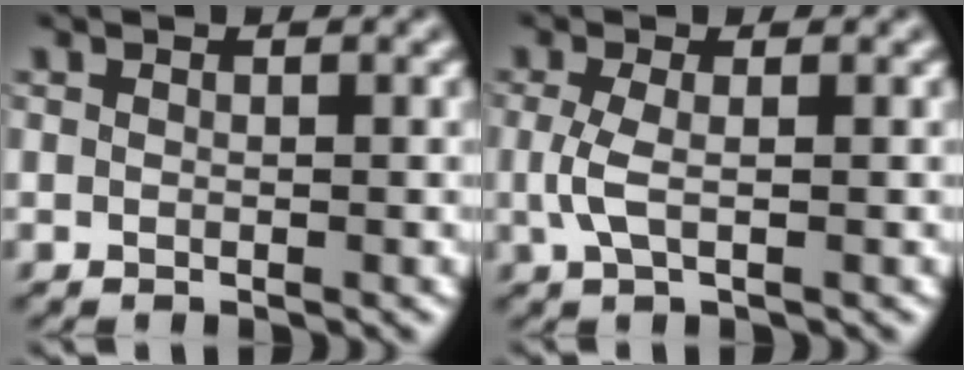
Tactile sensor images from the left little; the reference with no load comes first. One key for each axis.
{"total": 2.1, "fx": -0.2, "fy": 0.7, "fz": 2.0, "tx": -0.052, "ty": 0.000, "tz": -0.006}